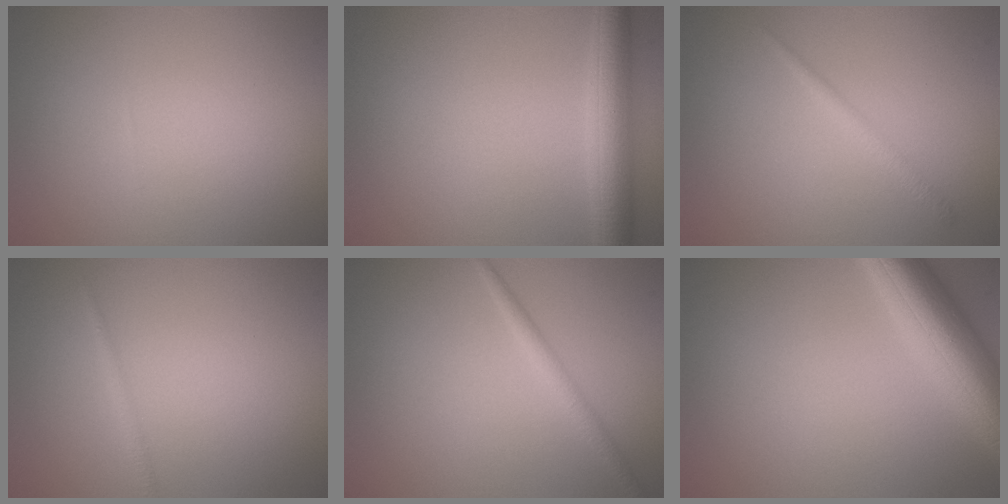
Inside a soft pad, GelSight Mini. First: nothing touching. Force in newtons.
{"total": 4.1, "press": 4.1, "slide": 0.1}
{"total": 1.1, "press": 1.1, "slide": 0.1}
{"total": 0.7, "press": 0.7, "slide": 0.0}
{"total": 1.5, "press": 1.5, "slide": 0.0}
{"total": 7.4, "press": 7.4, "slide": 0.3}